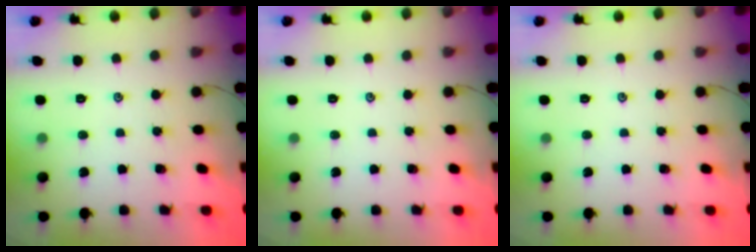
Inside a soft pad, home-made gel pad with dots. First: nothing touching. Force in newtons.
{"total": 0.0}
{"total": 0.0}